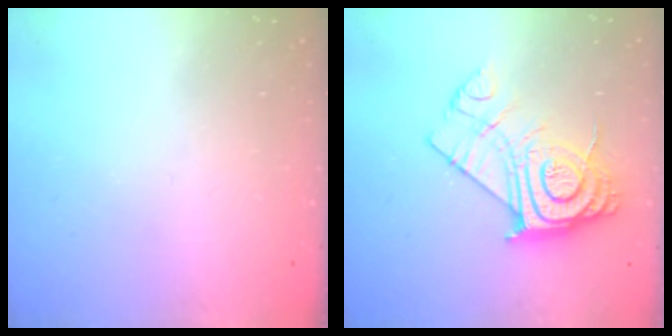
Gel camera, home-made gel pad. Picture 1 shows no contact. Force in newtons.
{"total": 14.6, "press": 14.5, "slide": 0.9}